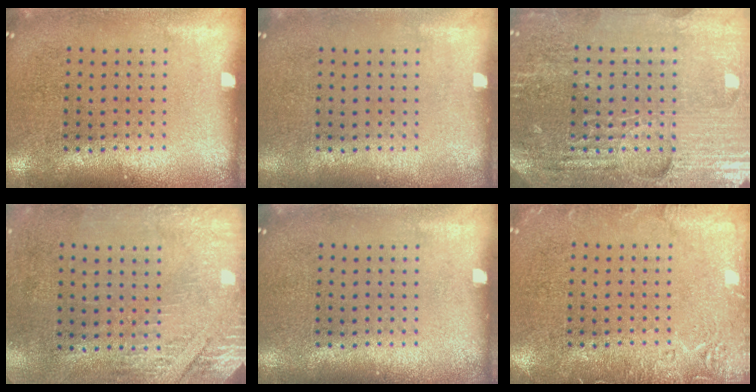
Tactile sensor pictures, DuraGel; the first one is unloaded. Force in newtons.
{"total": 0.0}
{"total": 4.9, "press": 4.6, "slide": 1.7}
{"total": 2.9, "press": 2.5, "slide": 1.5}
{"total": 0.0}
{"total": 2.2, "press": 2.2, "slide": 0.4}